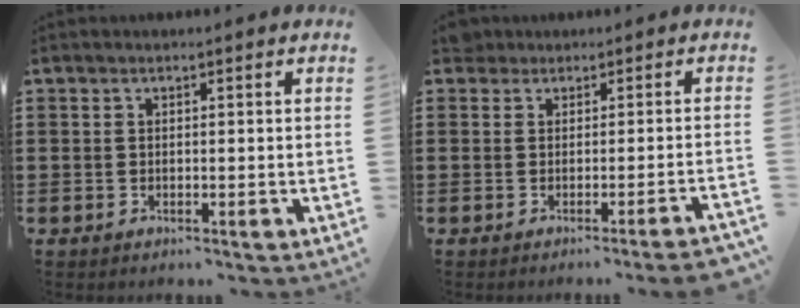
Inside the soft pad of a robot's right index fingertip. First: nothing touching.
{"total": 1.2, "force": [-0.4, 0.3, 1.1], "torque": [-0.024, 0.003, -0.007]}